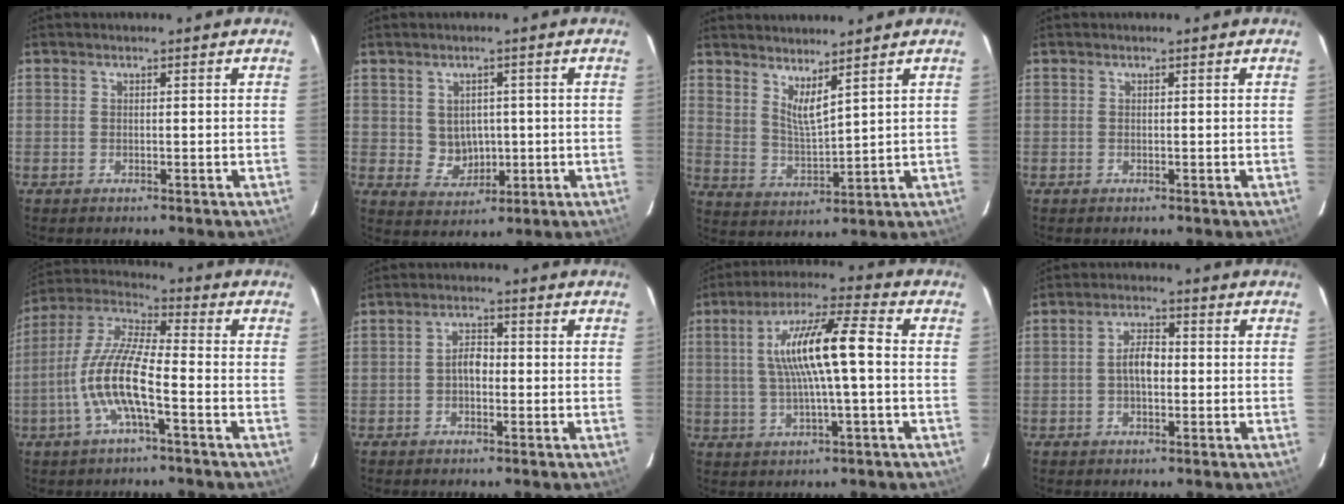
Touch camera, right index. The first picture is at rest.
{"total": 5.1, "force": [0.3, 4.7, 1.9], "torque": [-0.038, 0.006, 0.022]}
{"total": 6.3, "force": [4.9, 1.1, 3.8], "torque": [-0.068, -0.011, 0.096]}
{"total": 0.0}
{"total": 12.4, "force": [-4.1, 2.4, 11.5], "torque": [-0.240, 0.002, -0.084]}
{"total": 3.1, "force": [-0.7, 1.9, 2.3], "torque": [-0.042, 0.011, -0.013]}
{"total": 12.5, "force": [0.6, 1.4, 12.4], "torque": [-0.225, 0.018, 0.011]}
{"total": 4.5, "force": [-0.4, 2.3, 3.8], "torque": [-0.072, 0.012, -0.007]}